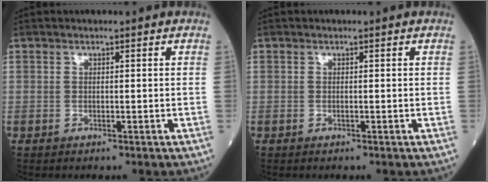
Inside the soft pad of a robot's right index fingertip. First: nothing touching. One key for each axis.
{"total": 0.0}